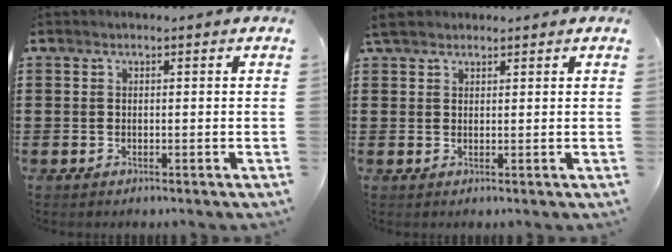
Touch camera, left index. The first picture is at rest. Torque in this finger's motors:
{"motor_torque": [1.07, -1.05, 0.36, 0.11]}